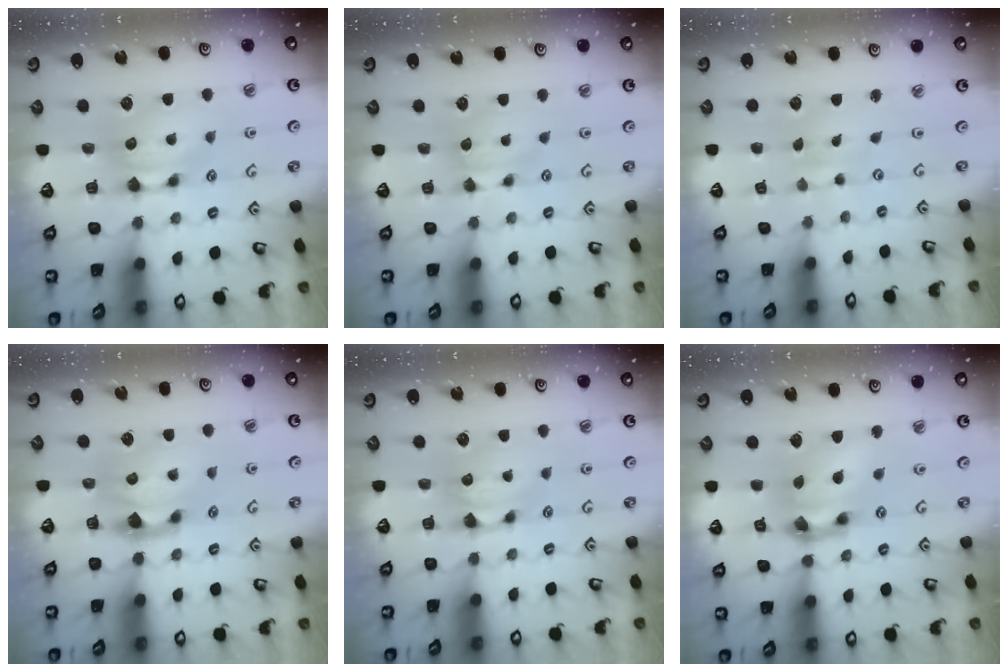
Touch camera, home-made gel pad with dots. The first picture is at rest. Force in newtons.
{"total": 1.5, "press": 1.5, "slide": 0.2}
{"total": 4.0, "press": 4.0, "slide": 0.1}
{"total": 1.5, "press": 1.2, "slide": 0.9}
{"total": 0.8, "press": 0.2, "slide": 0.8}
{"total": 6.1, "press": 5.6, "slide": 2.5}